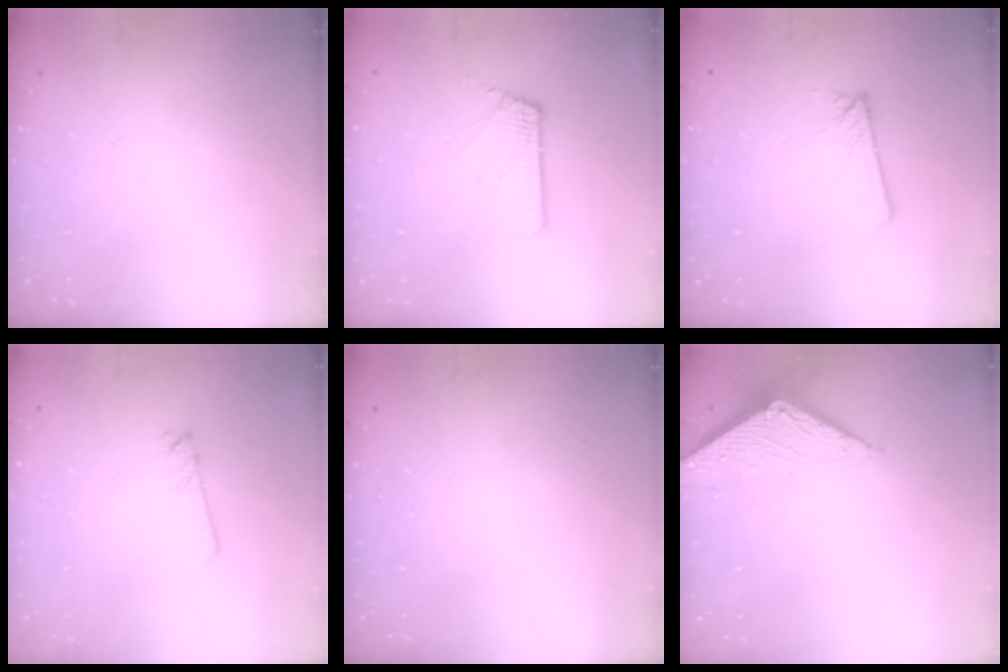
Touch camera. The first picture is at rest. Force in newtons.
{"total": 2.5, "press": 2.5, "slide": 0.3}
{"total": 1.8, "press": 1.8, "slide": 0.1}
{"total": 2.0, "press": 2.0, "slide": 0.1}
{"total": 0.0}
{"total": 2.8, "press": 2.8, "slide": 0.3}